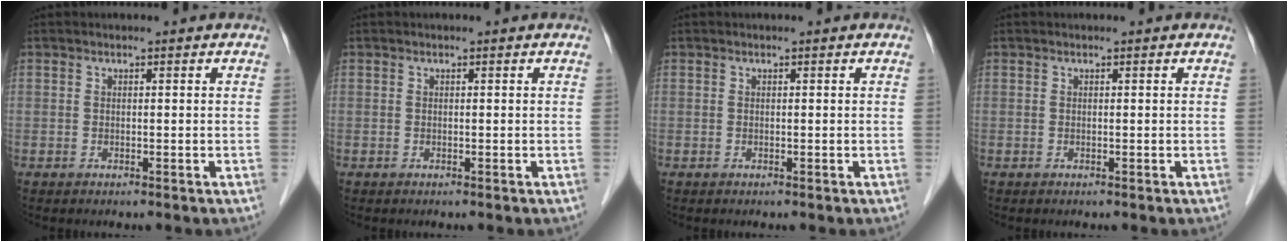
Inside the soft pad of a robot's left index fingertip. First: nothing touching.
{"total": 0.0}
{"total": 0.0}
{"total": 0.0}